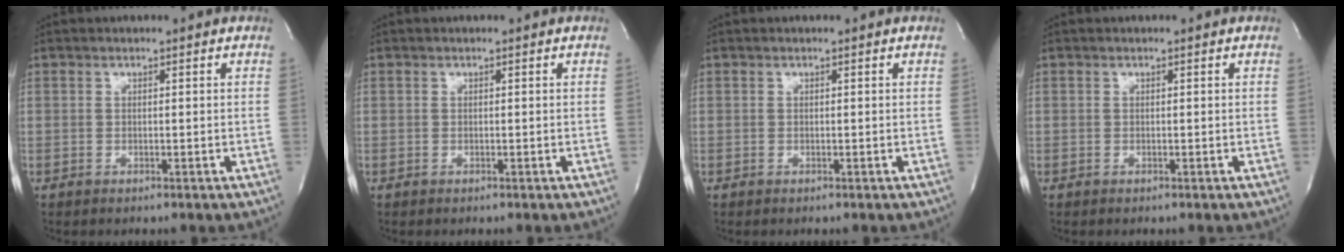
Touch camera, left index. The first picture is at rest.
{"total": 0.0}
{"total": 0.0}
{"total": 0.0}